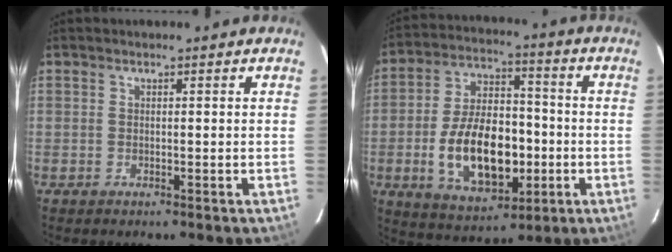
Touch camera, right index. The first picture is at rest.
{"total": 17.4, "force": [-3.9, 9.7, 14.0], "torque": [-0.270, 0.011, -0.048]}